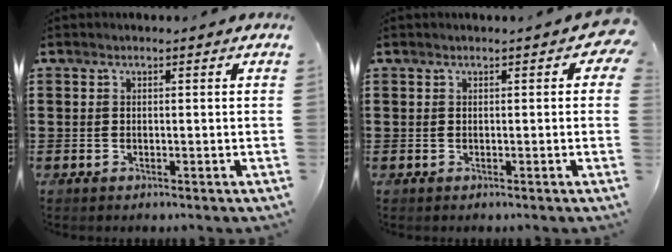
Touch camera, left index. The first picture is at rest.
{"total": 1.1, "force": [0.2, 0.4, 1.0], "torque": [-0.013, 0.000, 0.002]}